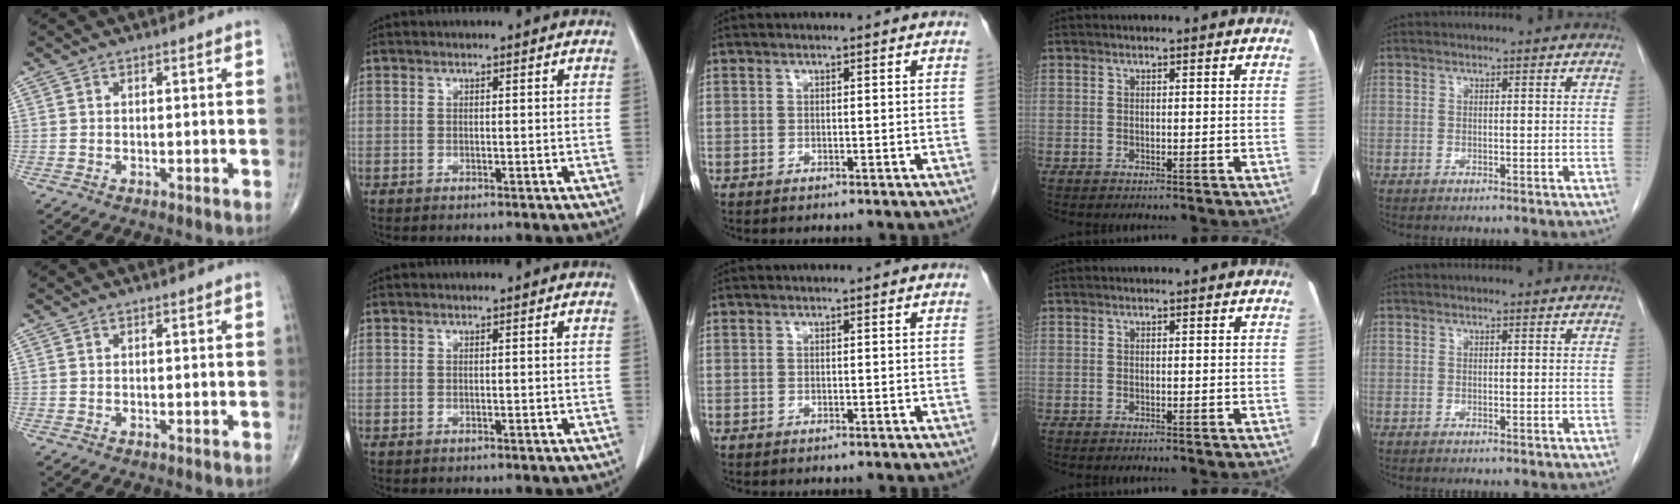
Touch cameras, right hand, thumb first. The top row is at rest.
{}